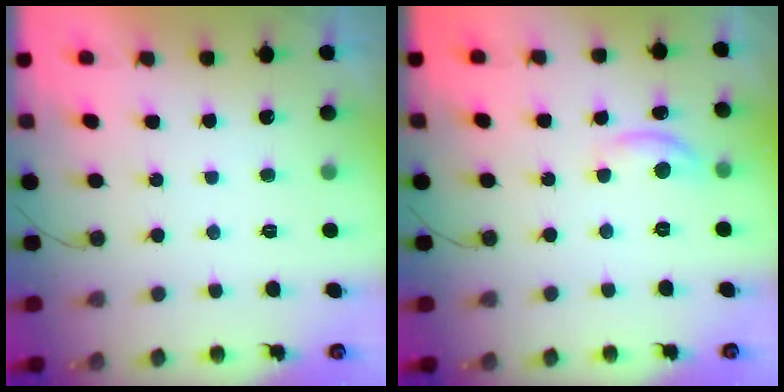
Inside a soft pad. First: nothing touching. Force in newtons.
{"total": 5.2, "press": 5.1, "slide": 0.3}